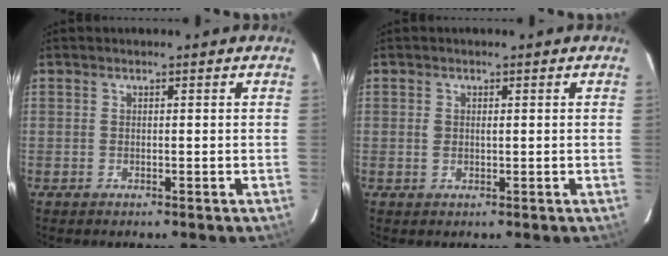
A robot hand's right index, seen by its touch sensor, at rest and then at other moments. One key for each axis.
{"total": 1.4, "fx": 0.2, "fy": 0.8, "fz": 1.2, "tx": -0.025, "ty": 0.002, "tz": 0.005}